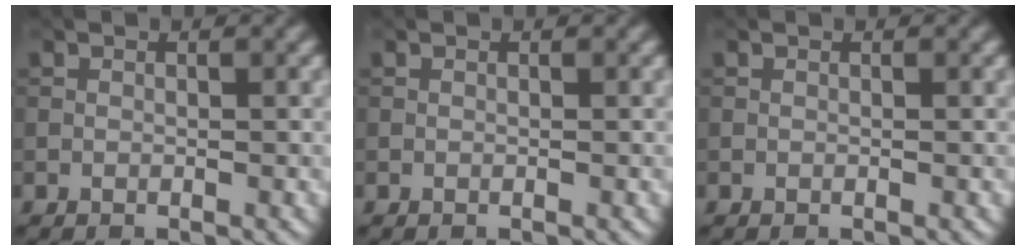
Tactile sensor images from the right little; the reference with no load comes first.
{"total": 0.0}
{"total": 0.0}